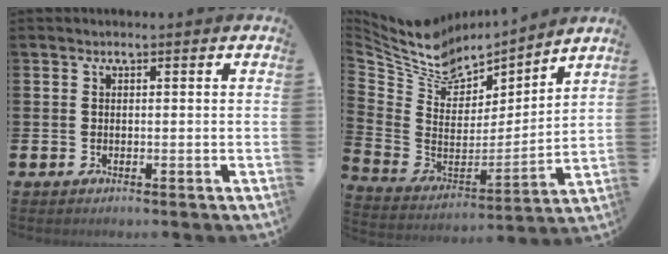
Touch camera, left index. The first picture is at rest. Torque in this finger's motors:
{"motor_torque": [0.07, -1.71, 0.04, 0.02]}